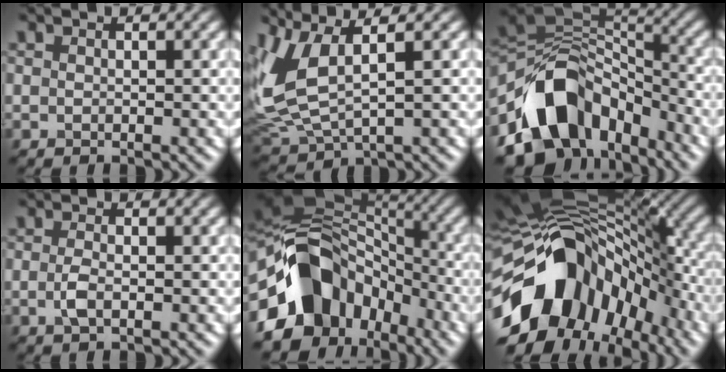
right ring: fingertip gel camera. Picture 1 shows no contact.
{"total": 6.2, "force": [2.2, 2.7, 5.1], "torque": [-0.137, 0.000, 0.049]}
{"total": 11.9, "force": [-5.7, 8.1, 6.5], "torque": [-0.107, 0.016, -0.114]}
{"total": 1.7, "force": [-0.4, 0.7, 1.4], "torque": [-0.034, -0.003, -0.012]}
{"total": 12.8, "force": [-4.4, 9.5, 7.2], "torque": [-0.125, 0.020, -0.099]}
{"total": 16.1, "force": [-5.1, 10.7, 10.9], "torque": [-0.200, 0.003, -0.088]}